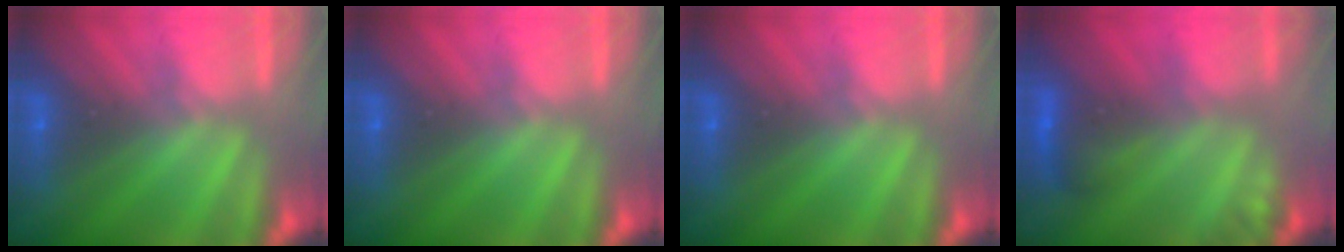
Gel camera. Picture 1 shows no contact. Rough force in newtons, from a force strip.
{"total": 0.0}
{"total": 0.0}
{"total": 2.9}